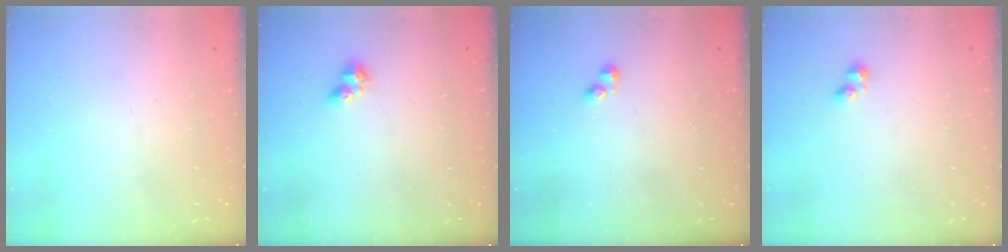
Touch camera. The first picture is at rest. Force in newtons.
{"total": 4.1, "press": 4.0, "slide": 0.7}
{"total": 2.3, "press": 2.3, "slide": 0.4}
{"total": 2.4, "press": 2.3, "slide": 0.9}